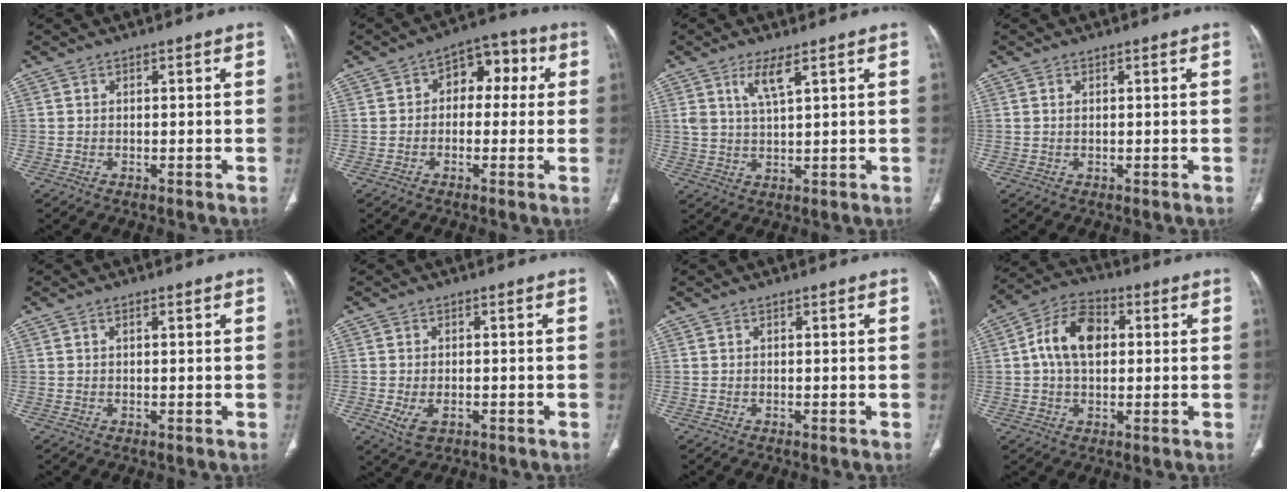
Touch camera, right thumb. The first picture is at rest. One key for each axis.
{"total": 8.7, "fx": 1.4, "fy": 5.9, "fz": 6.3, "tx": -0.039, "ty": 0.029, "tz": 0.010}
{"total": 4.9, "fx": 2.7, "fy": 1.1, "fz": 3.9, "tx": -0.083, "ty": -0.016, "tz": 0.061}
{"total": 0.7, "fx": 0.3, "fy": 0.3, "fz": 0.5, "tx": -0.013, "ty": 0.003, "tz": 0.007}
{"total": 0.9, "fx": 0.4, "fy": 0.4, "fz": 0.7, "tx": -0.014, "ty": 0.004, "tz": 0.006}
{"total": 4.4, "fx": -1.4, "fy": 2.6, "fz": 3.2, "tx": -0.065, "ty": -0.001, "tz": -0.016}
{"total": 0.0}
{"total": 11.1, "fx": 1.5, "fy": 7.1, "fz": 8.4, "tx": -0.143, "ty": 0.022, "tz": 0.021}